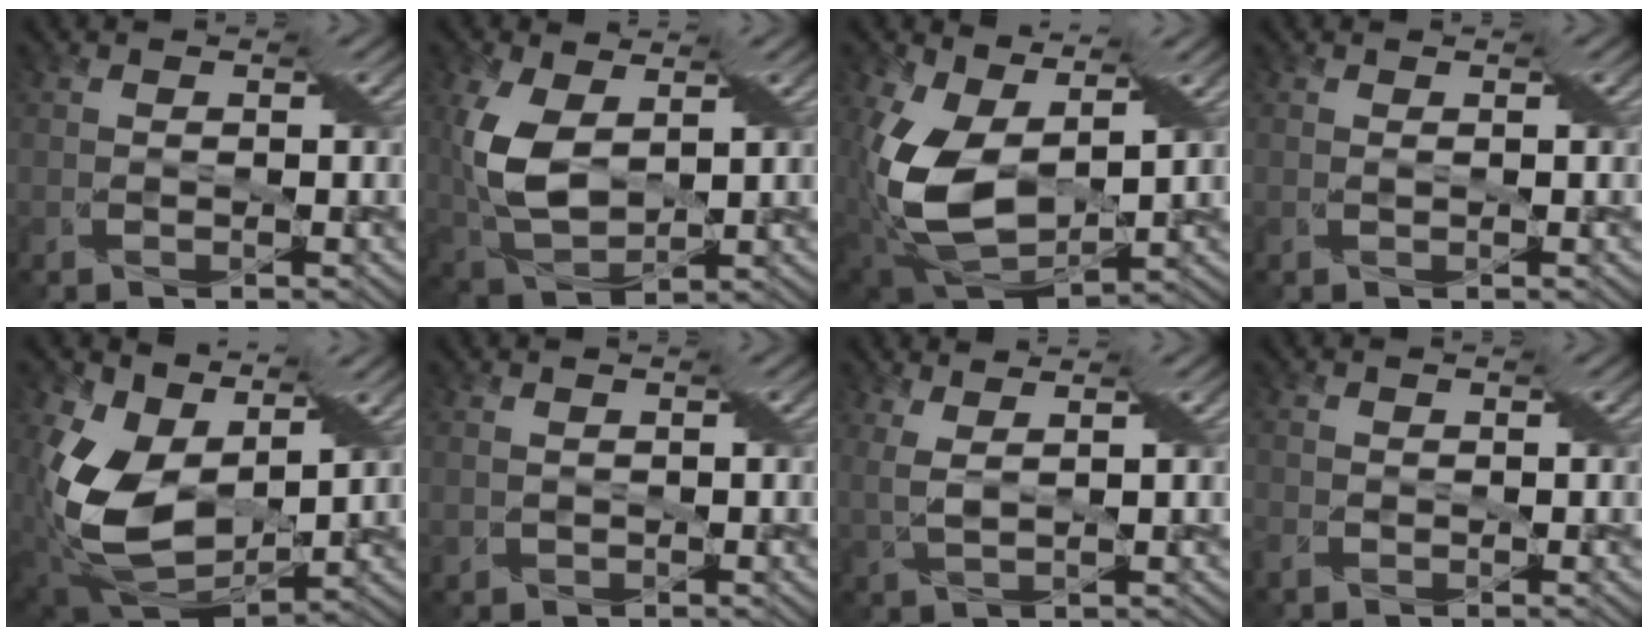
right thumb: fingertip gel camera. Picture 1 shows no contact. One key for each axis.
{"total": 8.4, "fx": 1.9, "fy": 4.7, "fz": 6.6, "tx": -0.167, "ty": 0.000, "tz": 0.035}
{"total": 13.0, "fx": 2.4, "fy": 8.0, "fz": 9.9, "tx": -0.241, "ty": -0.012, "tz": 0.045}
{"total": 0.0}
{"total": 13.0, "fx": 3.3, "fy": 8.7, "fz": 9.1, "tx": -0.221, "ty": -0.011, "tz": 0.063}
{"total": 0.7, "fx": -0.1, "fy": 0.7, "fz": 0.0, "tx": -0.003, "ty": -0.003, "tz": 0.004}
{"total": 3.3, "fx": 2.0, "fy": 1.0, "fz": 2.4, "tx": -0.049, "ty": 0.004, "tz": 0.033}
{"total": 1.7, "fx": -1.0, "fy": 1.2, "fz": 0.7, "tx": -0.019, "ty": -0.008, "tz": -0.023}